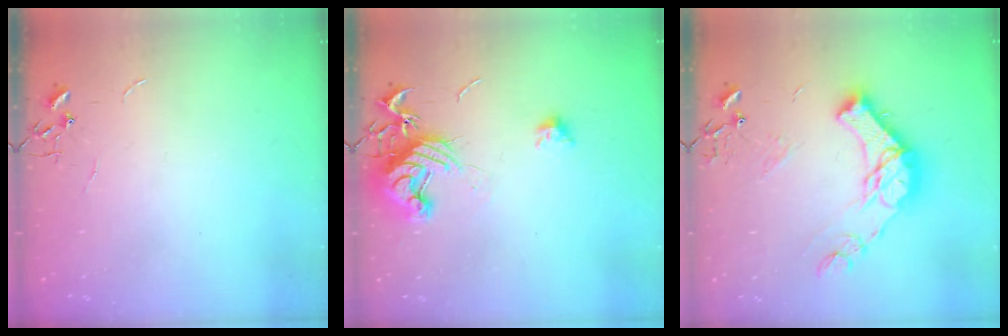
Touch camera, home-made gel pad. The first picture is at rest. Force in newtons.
{"total": 13.3, "press": 13.3, "slide": 1.0}
{"total": 19.2, "press": 19.1, "slide": 1.5}